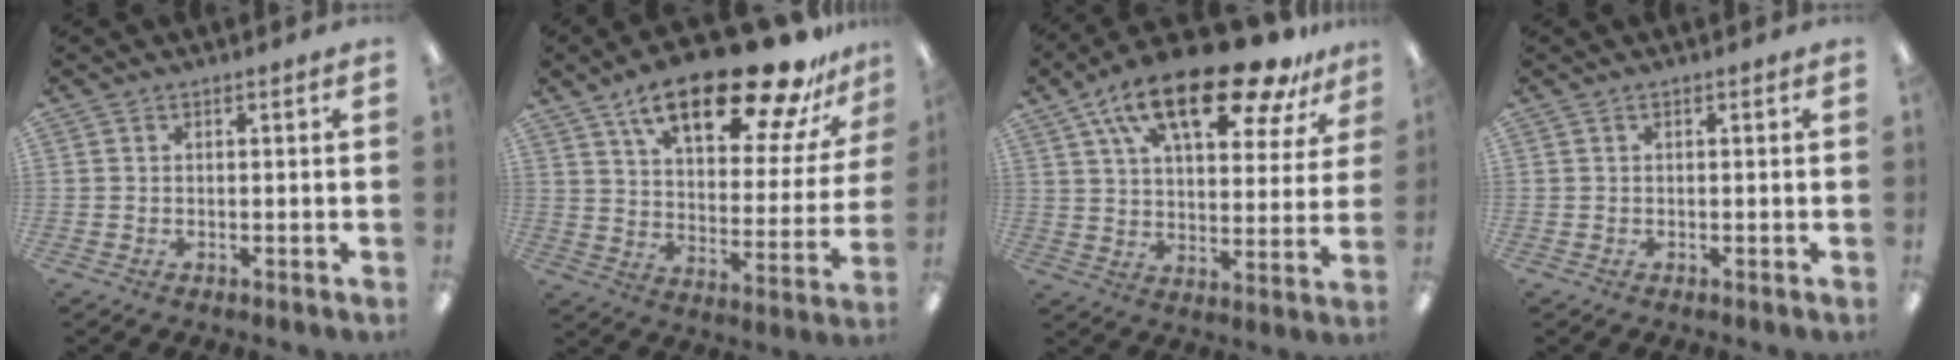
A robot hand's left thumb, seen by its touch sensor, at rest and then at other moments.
{"total": 26.8, "force": [17.8, 9.6, 17.6], "torque": [-0.258, -0.109, 0.286]}
{"total": 22.8, "force": [14.3, 8.9, 15.4], "torque": [-0.244, -0.074, 0.237]}
{"total": 0.0}